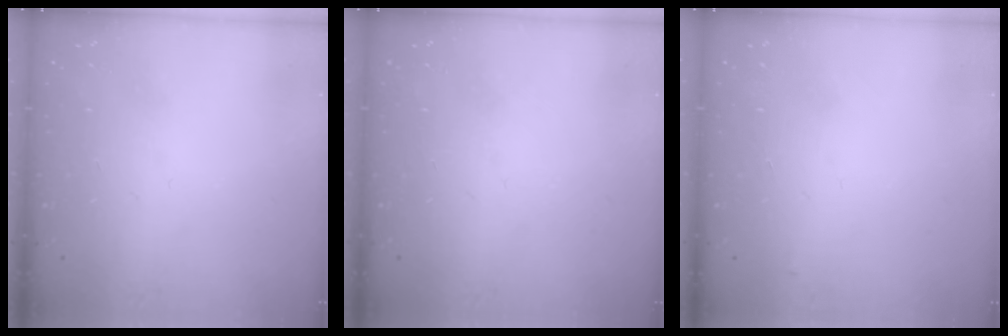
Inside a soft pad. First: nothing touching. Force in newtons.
{"total": 0.0}
{"total": 2.5, "press": 2.5, "slide": 0.4}